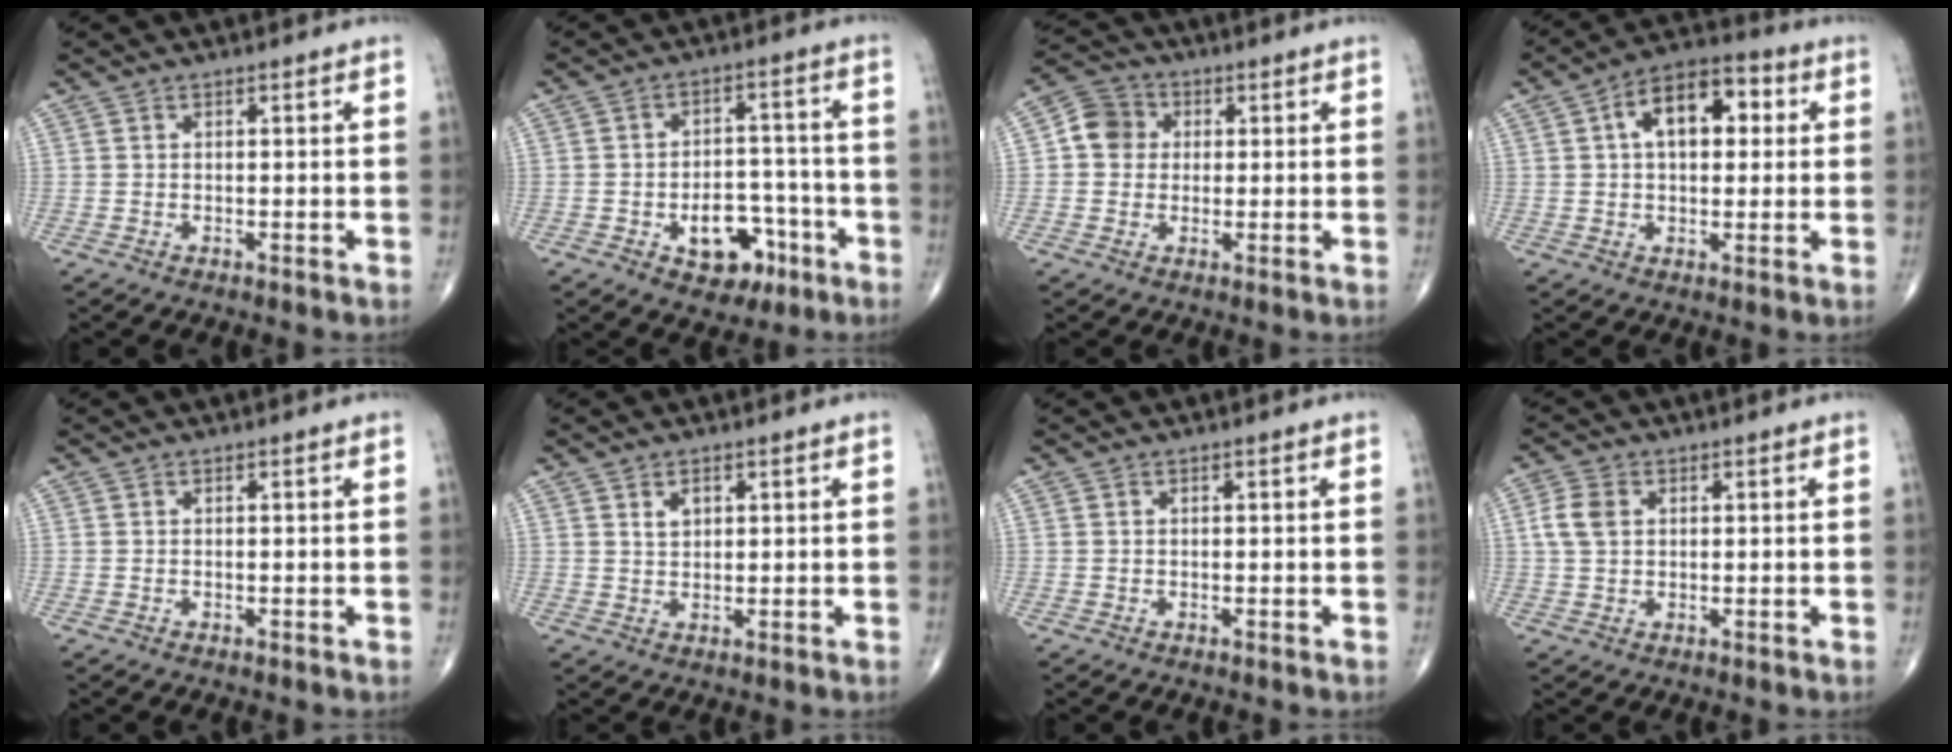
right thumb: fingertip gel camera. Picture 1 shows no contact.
{"total": 10.1, "force": [-4.5, 6.6, 6.1], "torque": [-0.046, 0.043, -0.057]}
{"total": 6.3, "force": [0.7, 5.7, 2.5], "torque": [-0.027, 0.012, 0.000]}
{"total": 12.2, "force": [2.7, 7.0, 9.6], "torque": [-0.128, 0.024, 0.034]}
{"total": 0.0}
{"total": 2.4, "force": [1.2, 1.5, 1.5], "torque": [-0.017, -0.006, 0.022]}
{"total": 0.0}
{"total": 4.7, "force": [1.0, 3.3, 3.1], "torque": [-0.068, 0.006, 0.017]}